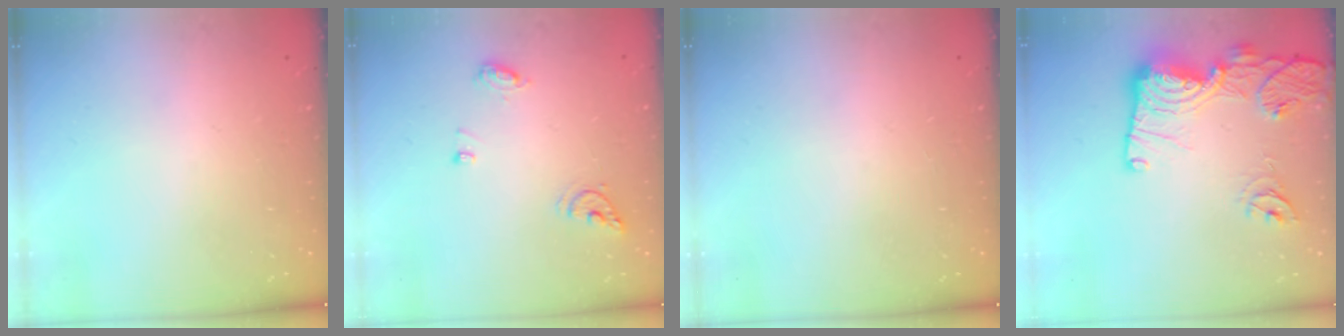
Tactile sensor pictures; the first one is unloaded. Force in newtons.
{"total": 7.4, "press": 7.3, "slide": 0.9}
{"total": 0.0}
{"total": 18.6, "press": 18.6, "slide": 1.6}